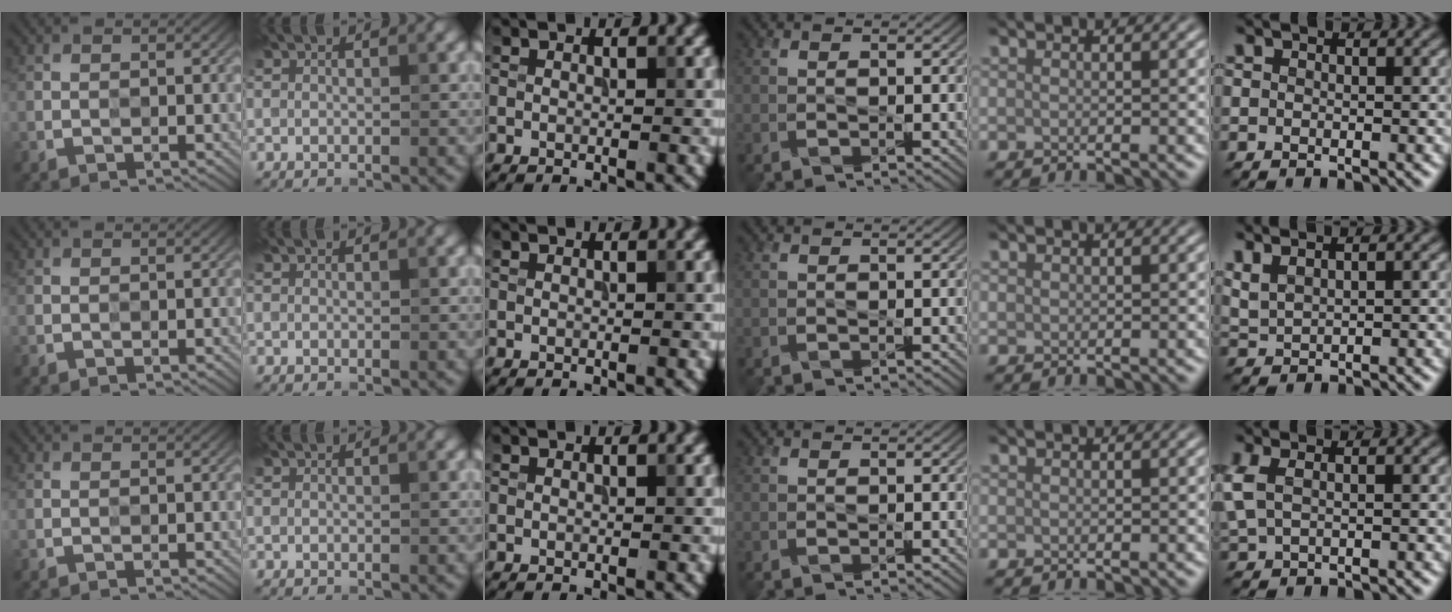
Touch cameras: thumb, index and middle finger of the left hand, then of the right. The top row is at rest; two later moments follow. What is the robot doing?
{"motion": "press", "object": "sticky note"}